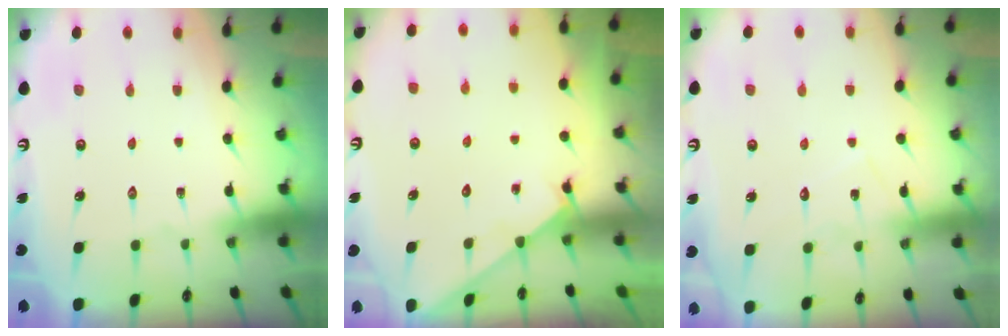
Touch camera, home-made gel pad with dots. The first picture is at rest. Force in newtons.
{"total": 2.3, "press": 2.3, "slide": 0.4}
{"total": 7.7, "press": 7.7, "slide": 0.4}